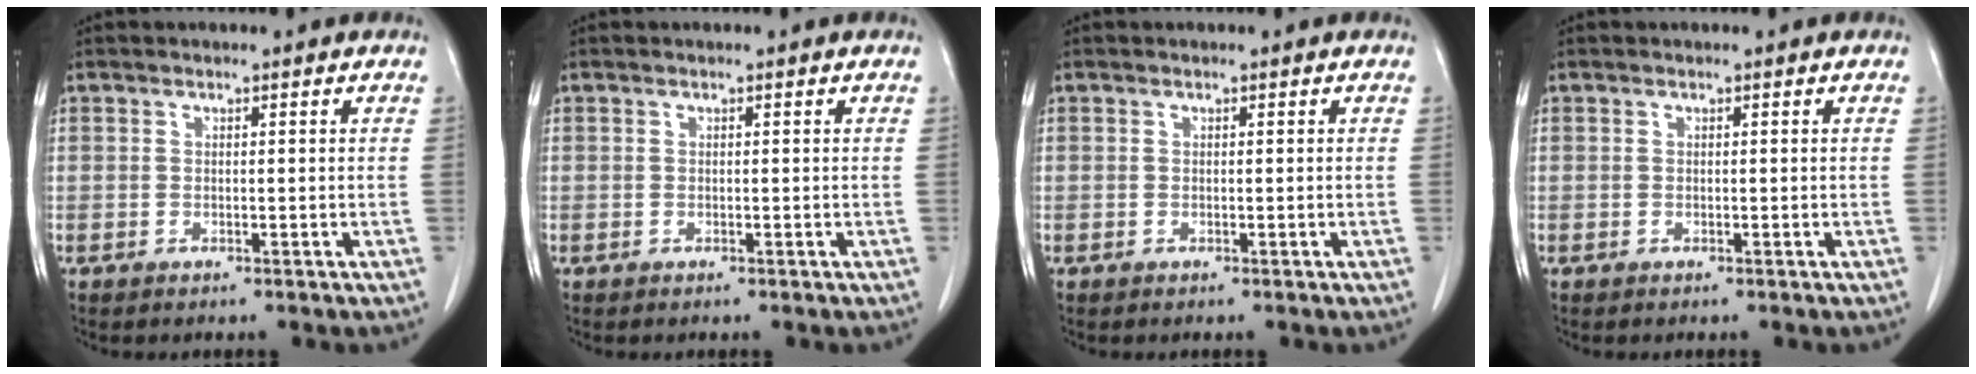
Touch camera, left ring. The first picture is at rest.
{"total": 0.0}
{"total": 0.0}
{"total": 0.0}